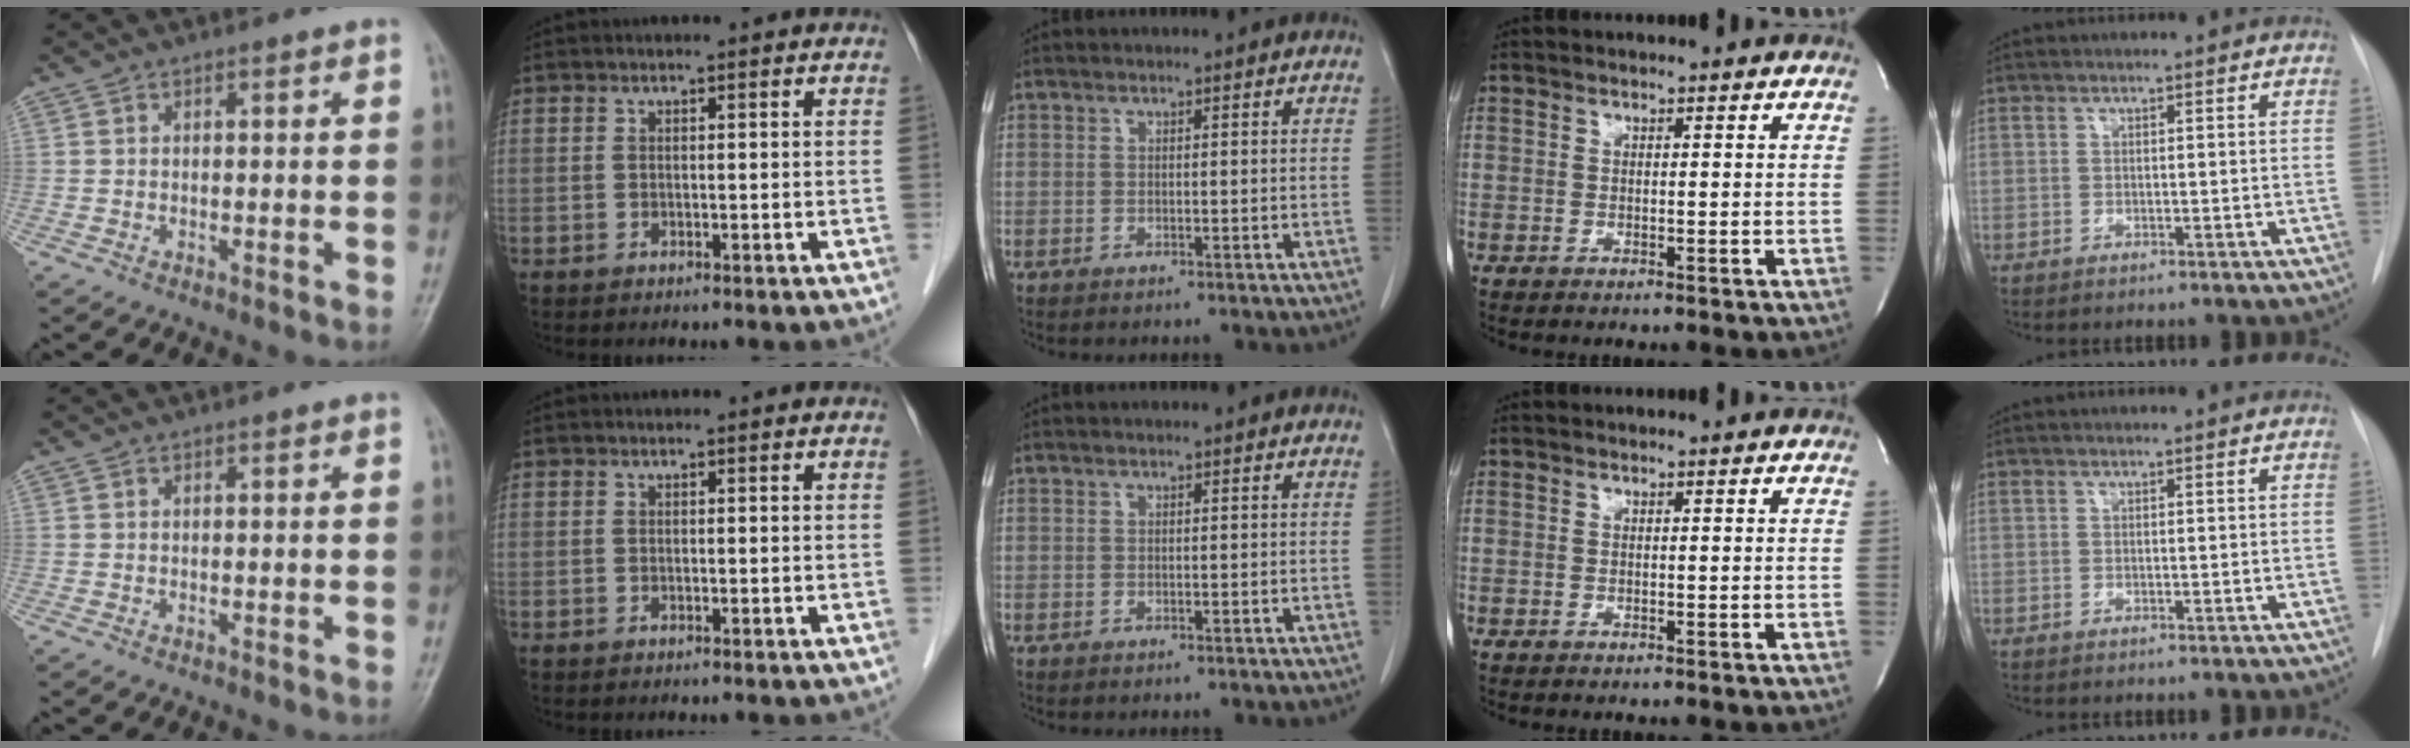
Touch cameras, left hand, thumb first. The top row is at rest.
{}